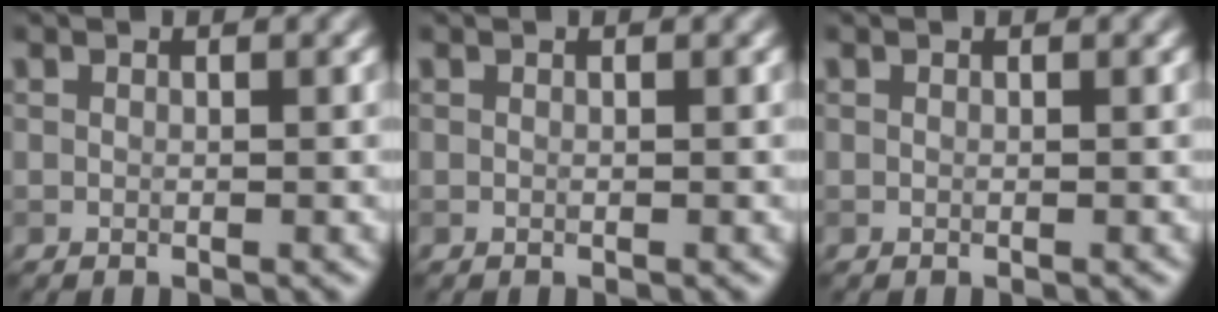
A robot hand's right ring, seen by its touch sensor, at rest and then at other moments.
{"total": 0.0}
{"total": 0.0}